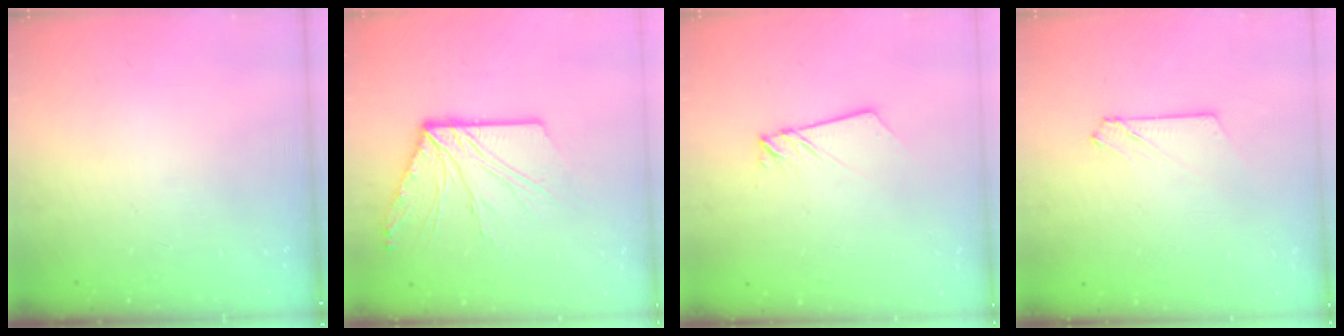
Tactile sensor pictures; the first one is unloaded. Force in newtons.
{"total": 12.4, "press": 12.4, "slide": 0.5}
{"total": 2.0, "press": 2.0, "slide": 0.2}
{"total": 3.0, "press": 3.0, "slide": 0.4}